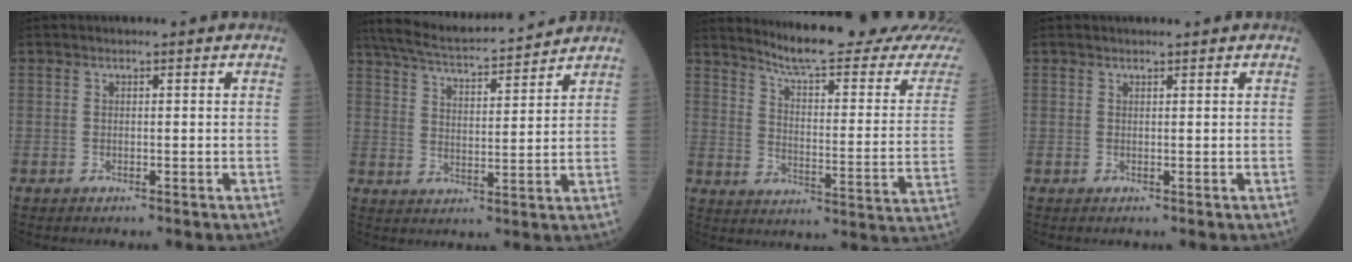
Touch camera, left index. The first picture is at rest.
{"total": 15.1, "force": [14.0, 1.2, 5.4], "torque": [-0.105, 0.023, 0.221]}
{"total": 22.0, "force": [20.5, -0.7, 8.0], "torque": [-0.124, -0.103, 0.261]}
{"total": 1.2, "force": [1.1, 0.0, 0.5], "torque": [-0.007, 0.008, 0.020]}